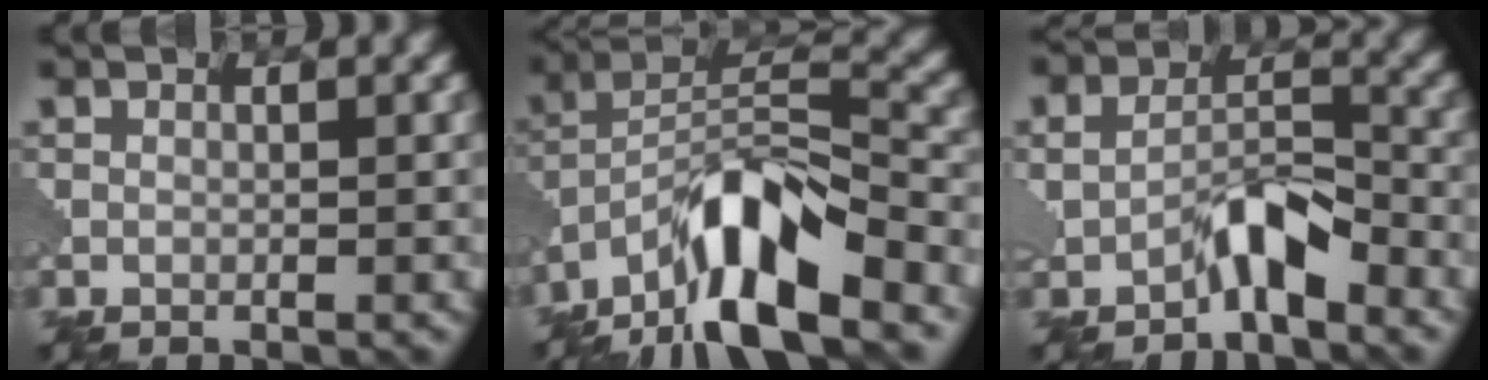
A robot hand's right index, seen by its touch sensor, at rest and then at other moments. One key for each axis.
{"total": 10.9, "fx": -7.4, "fy": 3.1, "fz": 7.5, "tx": -0.122, "ty": 0.016, "tz": -0.147}
{"total": 3.4, "fx": -2.0, "fy": 1.7, "fz": 2.2, "tx": -0.033, "ty": 0.014, "tz": -0.038}